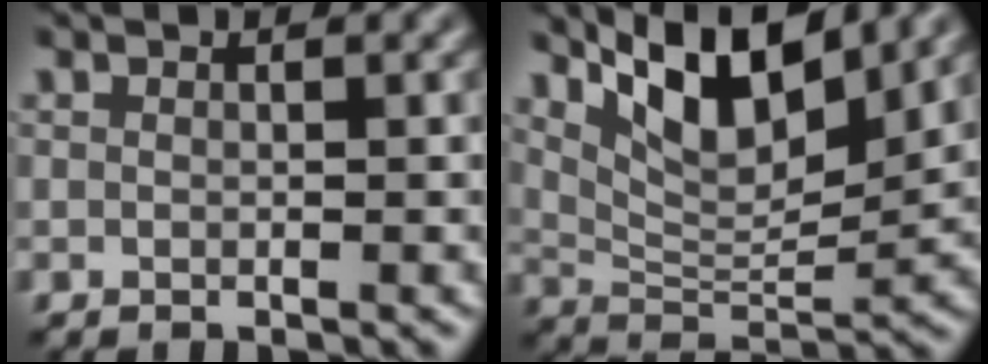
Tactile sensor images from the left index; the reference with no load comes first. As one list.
[{"total": 8.7, "force": [5.4, 3.0, 6.1], "torque": [-0.109, 0.001, 0.100]}]